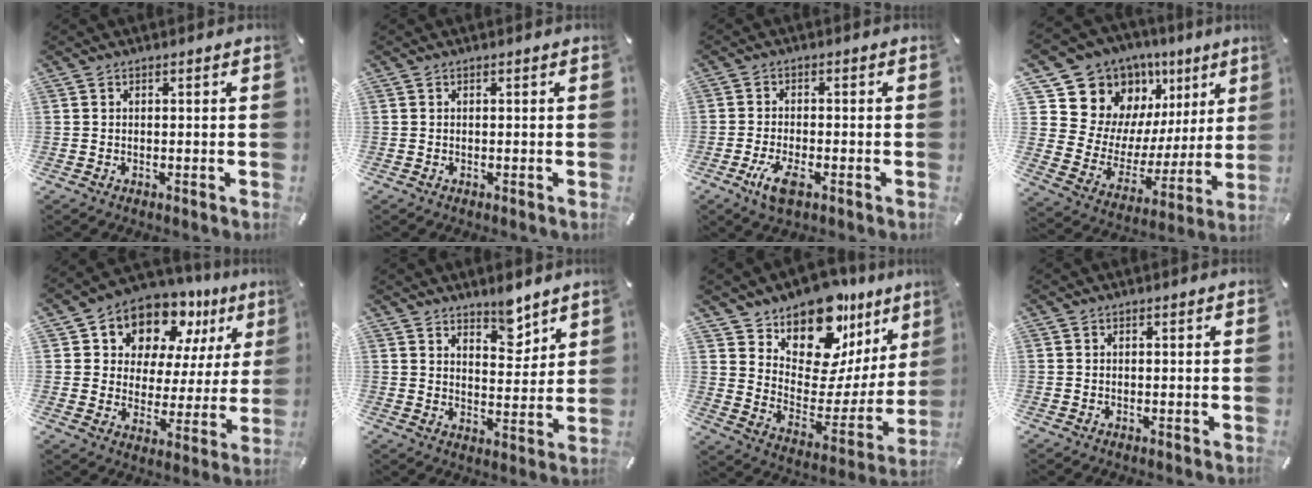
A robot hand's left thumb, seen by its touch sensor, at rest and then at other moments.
{"total": 0.0}
{"total": 5.5, "force": [-2.5, 2.1, 4.4], "torque": [-0.102, -0.004, -0.048]}
{"total": 16.5, "force": [10.6, 11.8, 4.7], "torque": [-0.074, -0.096, 0.206]}
{"total": 11.7, "force": [9.0, 7.1, 2.5], "torque": [-0.050, -0.081, 0.168]}
{"total": 7.0, "force": [6.1, 2.8, 1.9], "torque": [0.000, -0.054, 0.105]}
{"total": 17.1, "force": [13.2, 9.1, 5.7], "torque": [-0.084, -0.133, 0.230]}
{"total": 0.0}